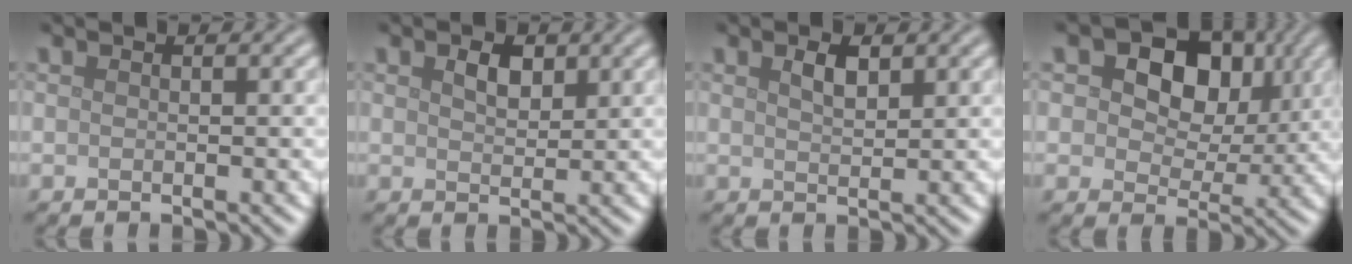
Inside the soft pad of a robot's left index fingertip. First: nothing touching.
{"total": 1.9, "force": [1.0, 1.1, 1.2], "torque": [-0.023, 0.002, 0.019]}
{"total": 1.7, "force": [1.0, 0.7, 1.2], "torque": [-0.025, 0.002, 0.020]}
{"total": 11.2, "force": [4.5, 7.6, 6.9], "torque": [-0.088, 0.030, 0.045]}